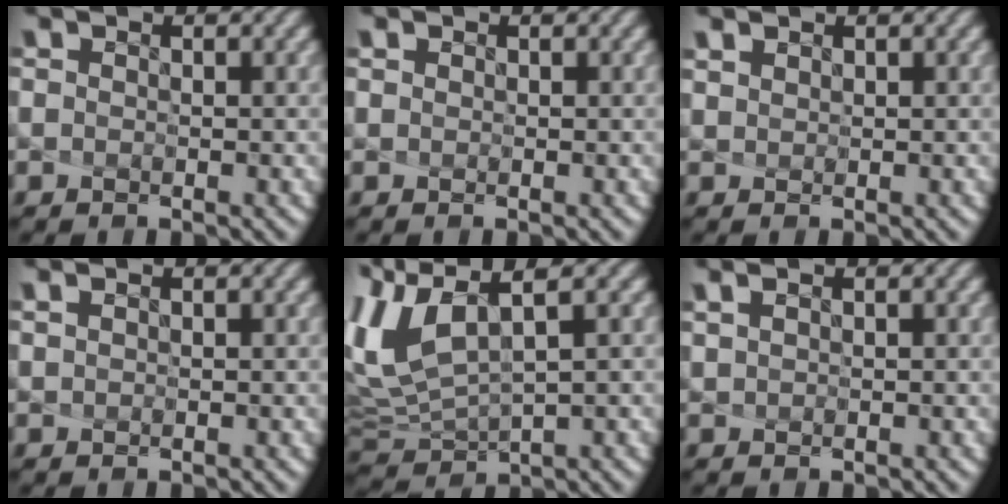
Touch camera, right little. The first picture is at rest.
{"total": 0.0}
{"total": 0.8, "force": [0.7, 0.2, 0.1], "torque": [-0.011, -0.002, 0.023]}
{"total": 0.0}
{"total": 6.7, "force": [2.7, 2.1, 5.7], "torque": [-0.144, 0.011, 0.066]}
{"total": 0.5, "force": [0.4, 0.0, 0.3], "torque": [-0.007, 0.005, 0.014]}